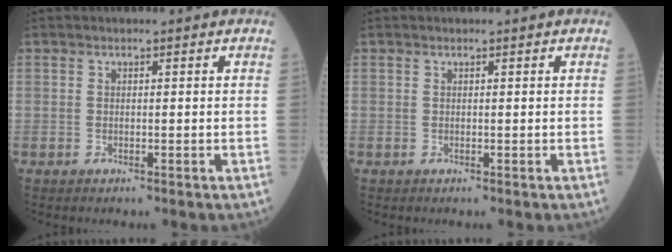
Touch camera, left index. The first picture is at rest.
{"total": 0.0}